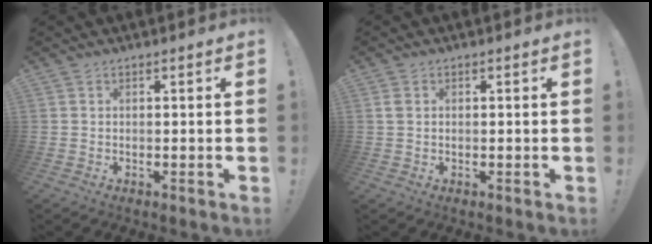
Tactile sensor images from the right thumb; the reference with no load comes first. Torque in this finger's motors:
{"motor_torque": [0.06, 0.34, 0.33, -0.19, -0.01]}